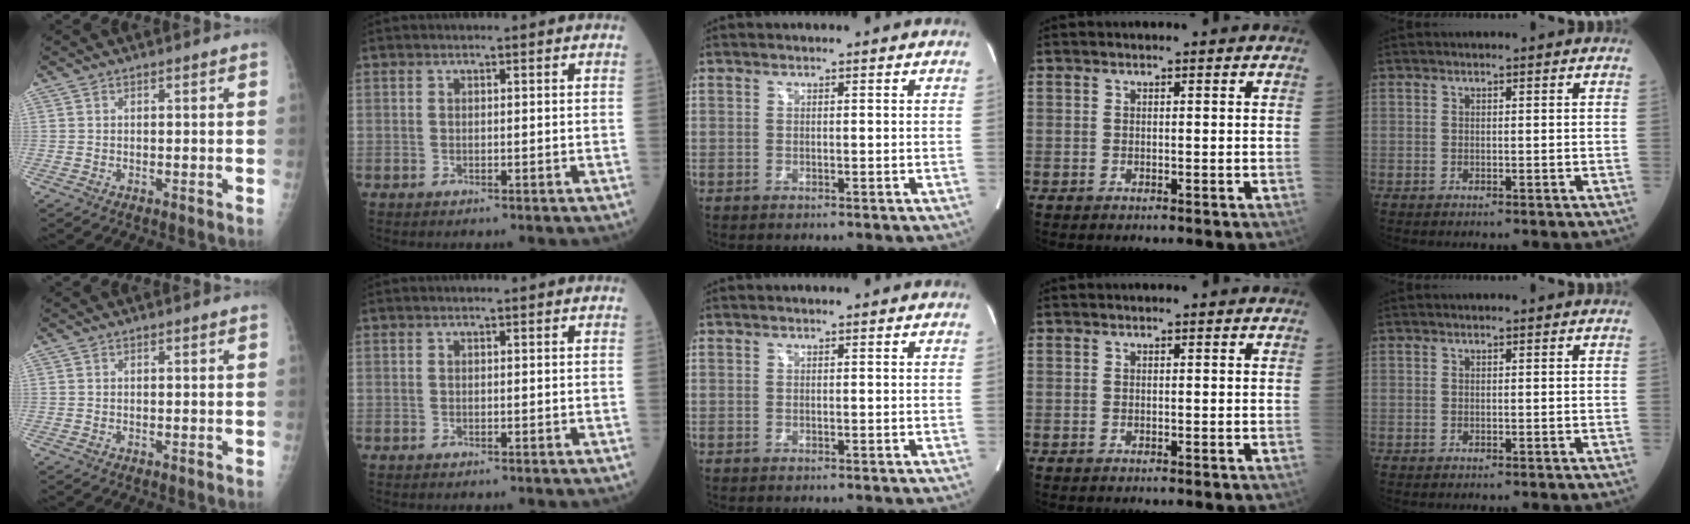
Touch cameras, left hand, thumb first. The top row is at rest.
{"index": {"total": 0.8, "force": [-0.8, -0.1, -0.2], "torque": [0.002, -0.007, -0.012]}}